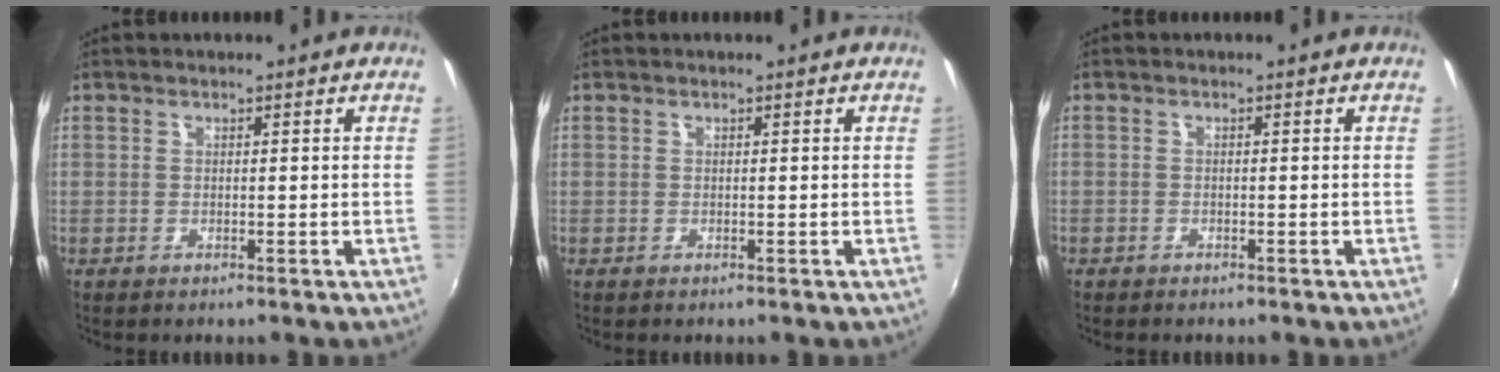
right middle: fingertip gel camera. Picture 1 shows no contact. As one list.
[{"total": 0.0}, {"total": 1.3, "force": [-1.0, 0.9, 0.0], "torque": [-0.005, 0.004, -0.015]}]